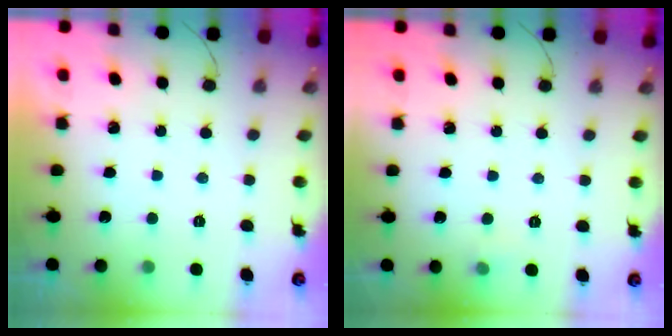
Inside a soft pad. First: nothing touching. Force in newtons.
{"total": 3.4, "press": 3.2, "slide": 1.1}